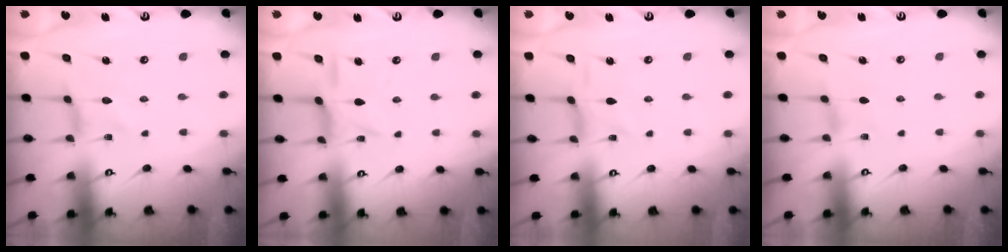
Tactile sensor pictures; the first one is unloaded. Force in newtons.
{"total": 7.7, "press": 7.7, "slide": 0.5}
{"total": 1.9, "press": 1.8, "slide": 0.5}
{"total": 0.9, "press": 0.8, "slide": 0.4}